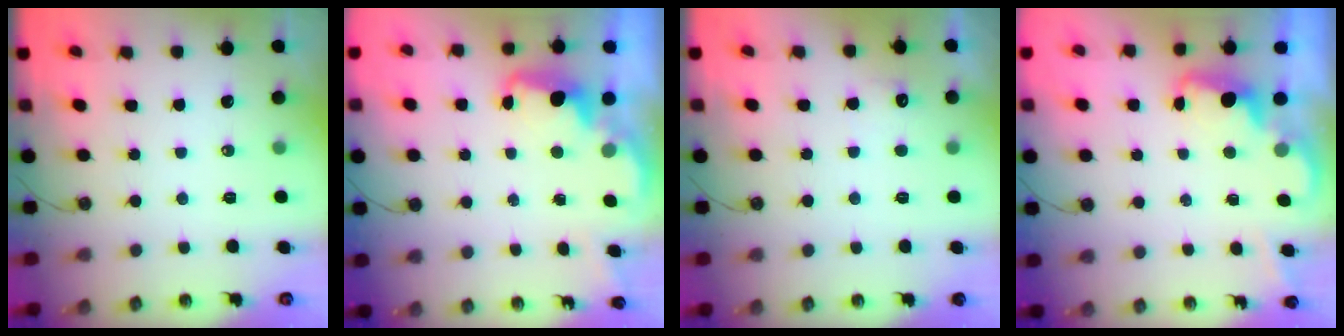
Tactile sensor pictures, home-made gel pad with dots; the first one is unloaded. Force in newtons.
{"total": 2.4, "press": 2.4, "slide": 0.5}
{"total": 5.9, "press": 5.8, "slide": 0.8}
{"total": 1.9, "press": 1.9, "slide": 0.6}